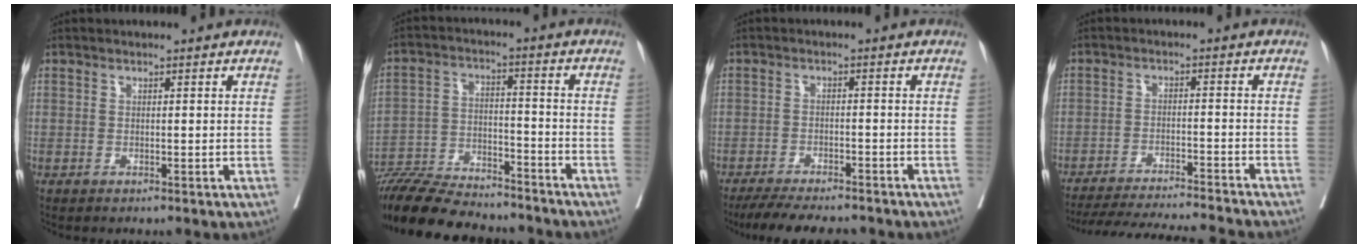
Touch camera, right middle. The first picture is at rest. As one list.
[{"total": 17.7, "force": [-16.1, 3.1, 6.6], "torque": [-0.125, -0.008, -0.257]}, {"total": 10.1, "force": [-8.9, 2.1, 4.1], "torque": [-0.058, -0.008, -0.131]}, {"total": 17.8, "force": [-16.6, -0.4, 6.3], "torque": [-0.109, -0.030, -0.239]}]